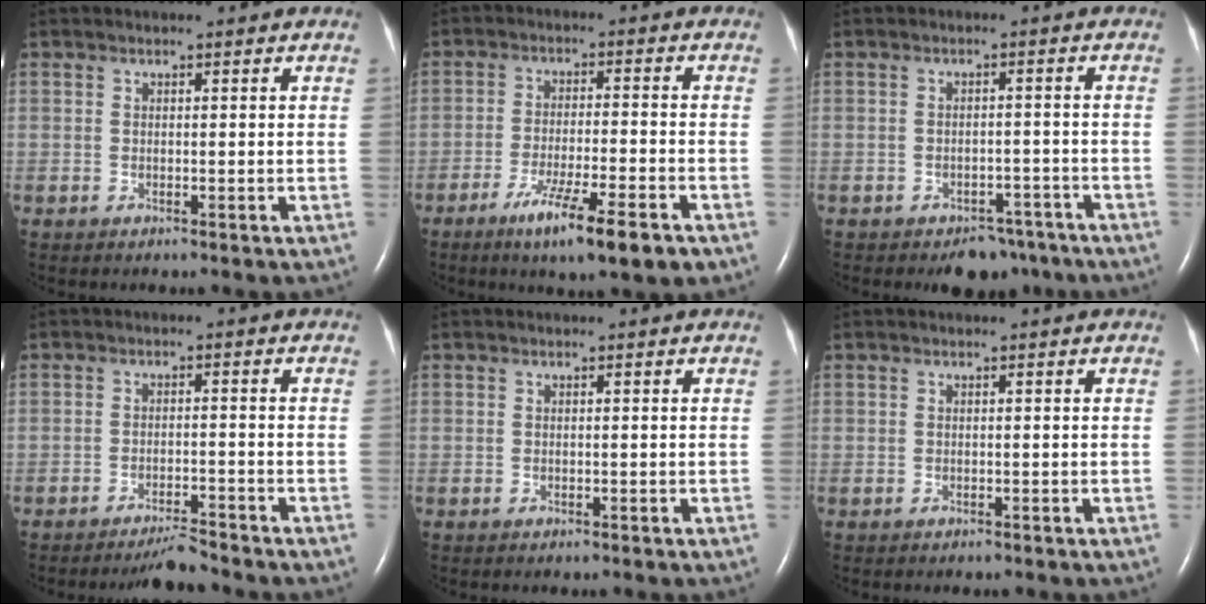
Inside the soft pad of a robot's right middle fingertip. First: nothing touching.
{"total": 10.6, "force": [-6.3, 0.6, 8.5], "torque": [-0.144, -0.023, -0.099]}
{"total": 5.1, "force": [-4.0, 2.8, 1.6], "torque": [-0.012, 0.010, -0.052]}
{"total": 3.3, "force": [-3.2, -0.4, 0.9], "torque": [-0.016, -0.015, -0.054]}
{"total": 0.0}
{"total": 0.0}